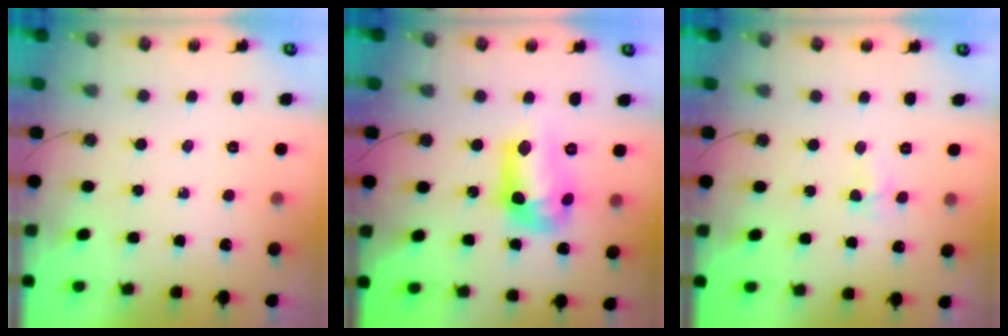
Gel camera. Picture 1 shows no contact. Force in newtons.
{"total": 13.2, "press": 13.1, "slide": 1.0}
{"total": 5.6, "press": 4.5, "slide": 3.3}